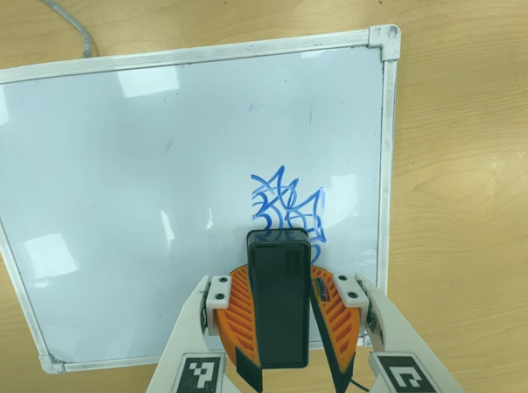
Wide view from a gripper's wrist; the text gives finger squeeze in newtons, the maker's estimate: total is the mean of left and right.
{"total": 9.8, "left": 9.7, "right": 10.0}